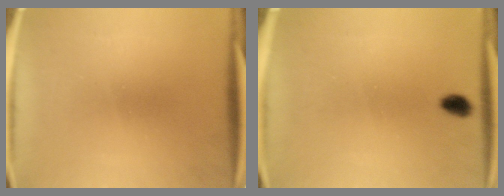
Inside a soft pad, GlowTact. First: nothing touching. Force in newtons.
{"total": 2.1}